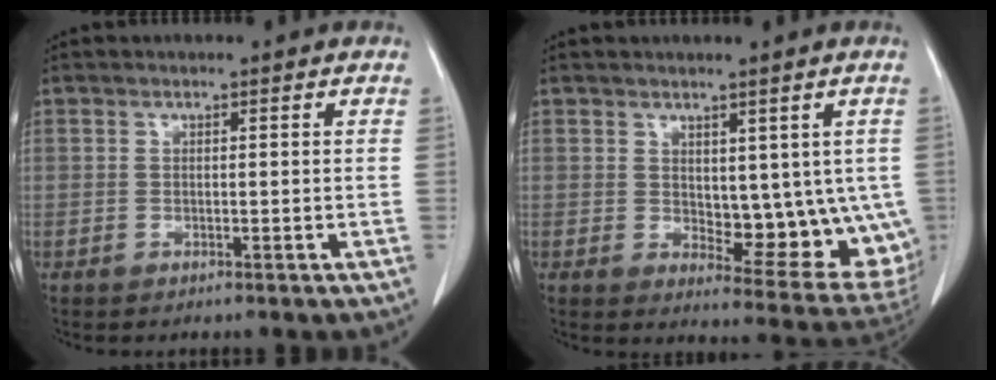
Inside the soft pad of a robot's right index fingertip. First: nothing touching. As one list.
[{"total": 12.1, "force": [0.6, 5.9, 10.5], "torque": [-0.122, -0.013, 0.023]}]